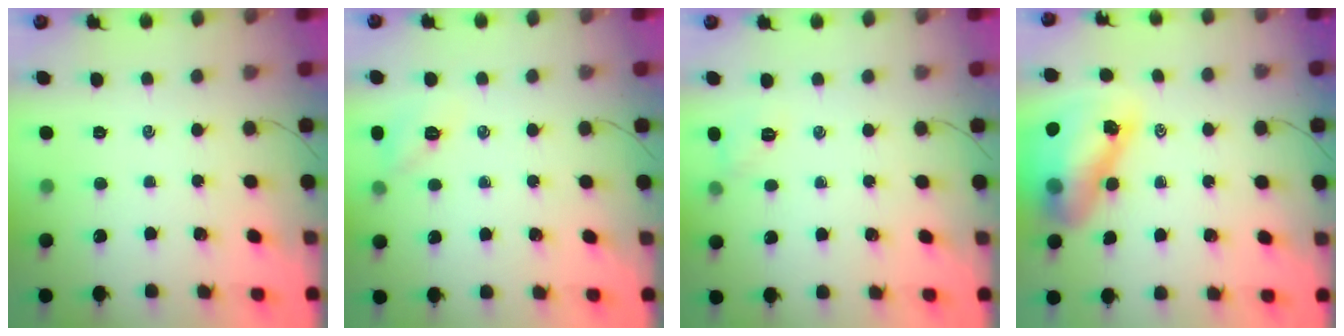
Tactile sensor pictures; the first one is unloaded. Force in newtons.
{"total": 6.9, "press": 6.7, "slide": 1.6}
{"total": 5.2, "press": 5.0, "slide": 1.5}
{"total": 14.6, "press": 14.0, "slide": 4.0}